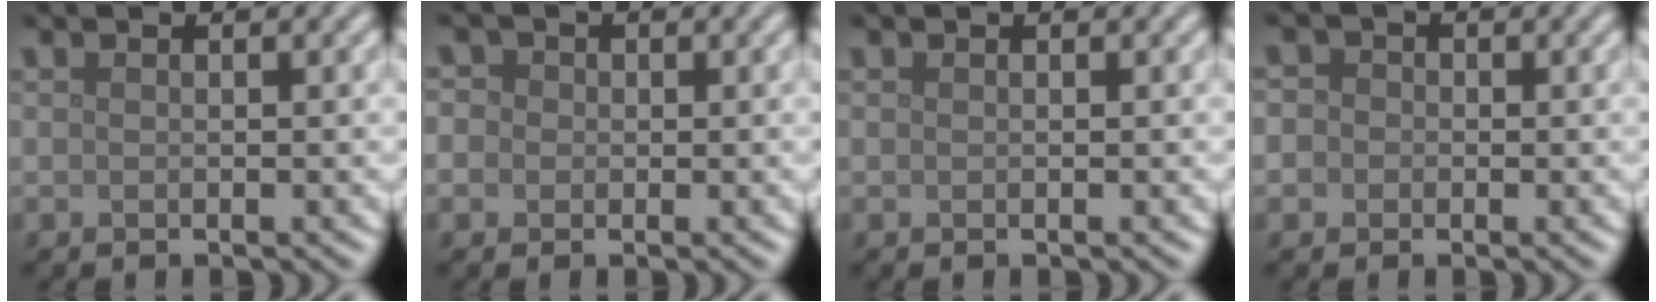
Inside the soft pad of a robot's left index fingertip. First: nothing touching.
{"total": 3.6, "force": [0.9, 3.1, 1.4], "torque": [-0.007, 0.027, -0.017]}
{"total": 0.0}
{"total": 3.4, "force": [0.4, 3.1, 1.3], "torque": [0.006, 0.027, -0.033]}